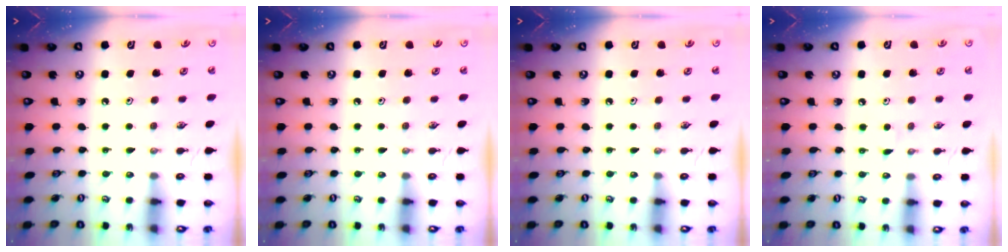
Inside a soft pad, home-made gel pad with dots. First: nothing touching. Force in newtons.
{"total": 0.0}
{"total": 0.0}
{"total": 2.7, "press": 2.7, "slide": 0.4}